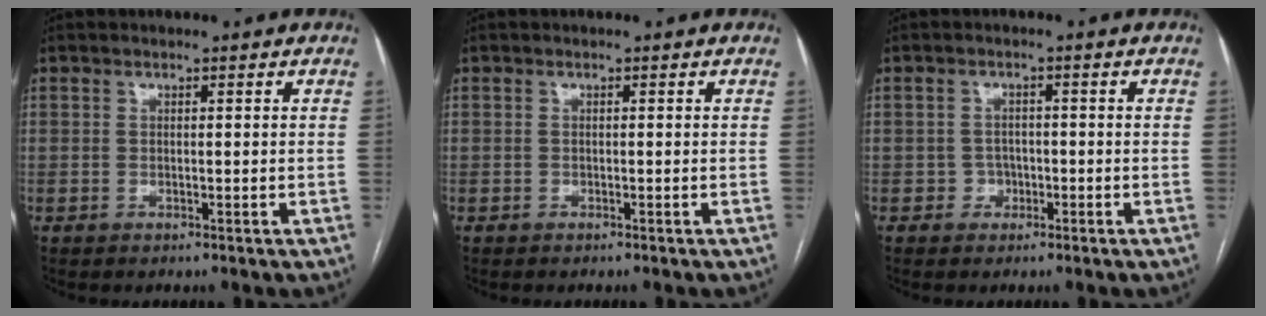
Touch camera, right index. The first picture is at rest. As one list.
[{"total": 0.0}, {"total": 2.0, "force": [-0.9, 1.7, 0.2], "torque": [0.005, 0.010, -0.016]}]